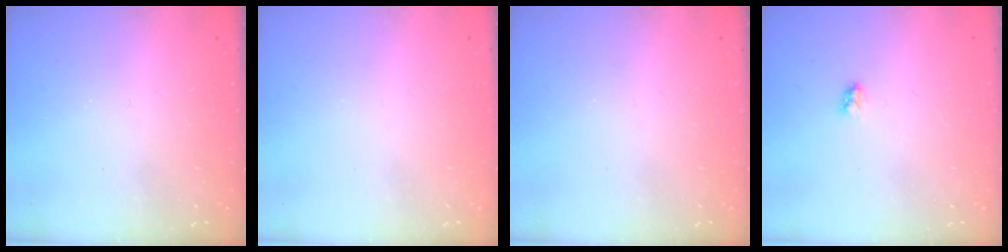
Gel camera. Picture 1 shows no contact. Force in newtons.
{"total": 0.0}
{"total": 0.0}
{"total": 2.9, "press": 2.9, "slide": 0.3}